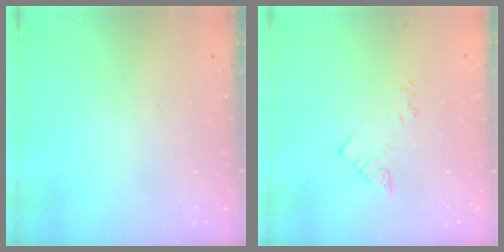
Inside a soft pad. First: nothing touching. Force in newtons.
{"total": 2.3, "press": 2.3, "slide": 0.3}